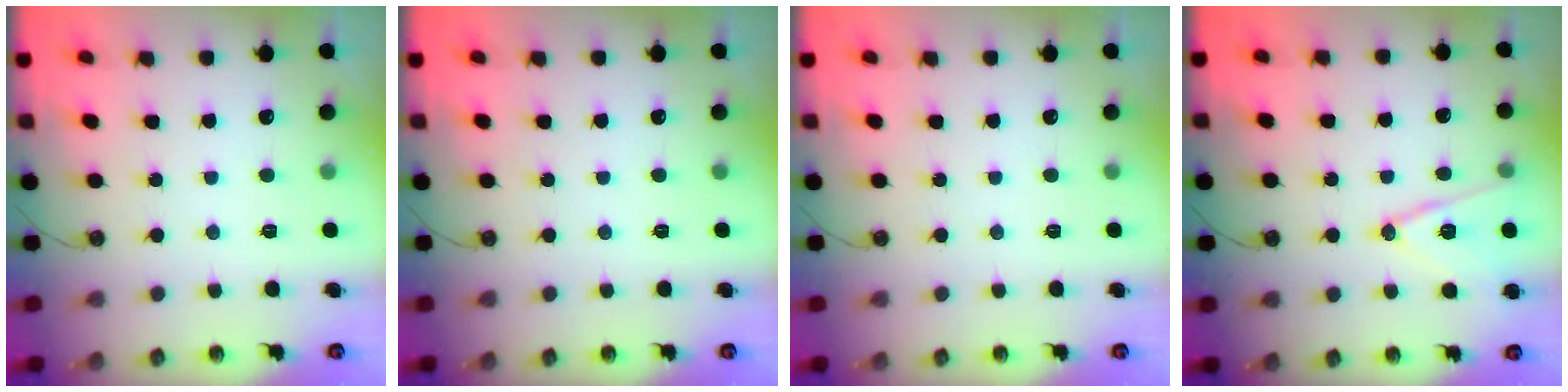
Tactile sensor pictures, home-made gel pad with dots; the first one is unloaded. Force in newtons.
{"total": 0.0}
{"total": 0.0}
{"total": 12.7, "press": 12.2, "slide": 3.4}